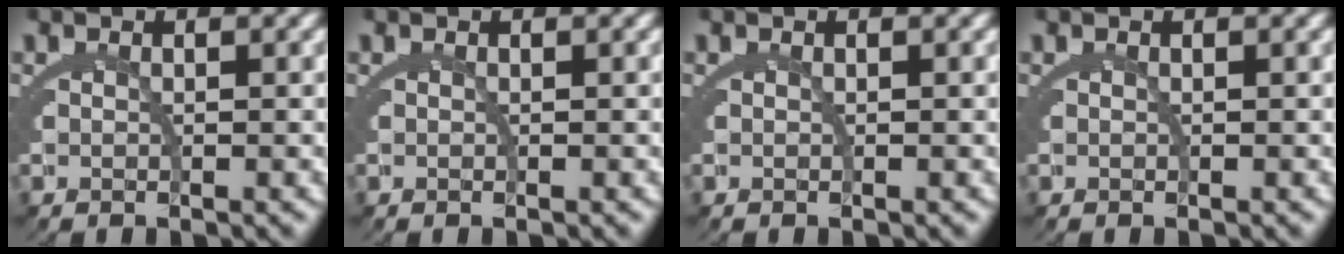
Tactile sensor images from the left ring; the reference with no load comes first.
{"total": 0.0}
{"total": 0.0}
{"total": 0.0}